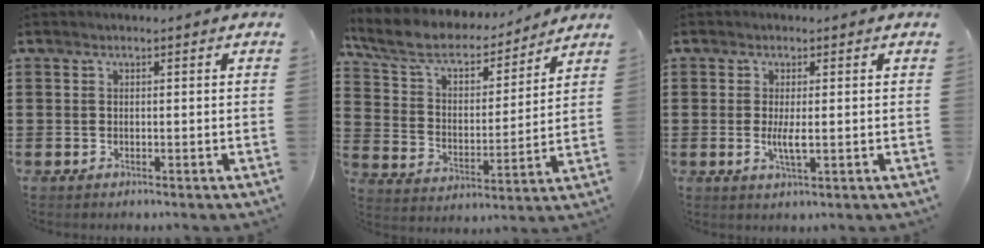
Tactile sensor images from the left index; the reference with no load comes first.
{"total": 8.0, "force": [6.6, 2.9, 3.6], "torque": [-0.100, -0.036, 0.112]}
{"total": 3.1, "force": [-0.2, 0.6, 3.1], "torque": [-0.061, -0.006, -0.006]}